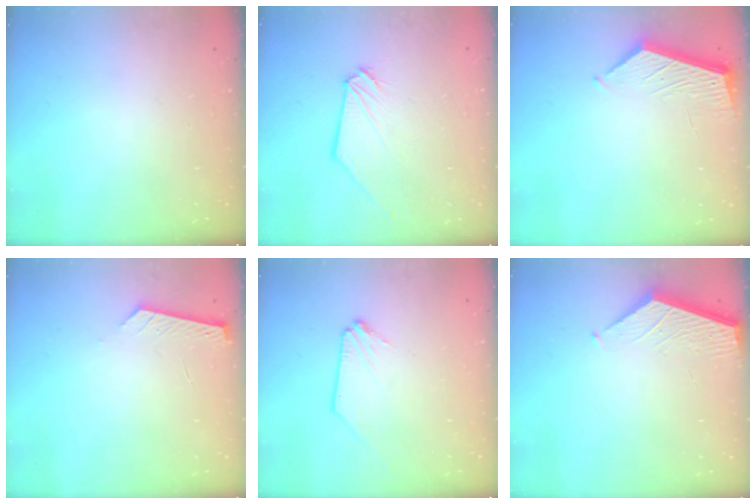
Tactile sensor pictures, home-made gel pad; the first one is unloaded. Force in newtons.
{"total": 1.3, "press": 1.2, "slide": 0.2}
{"total": 5.4, "press": 5.4, "slide": 0.4}
{"total": 3.7, "press": 3.7, "slide": 0.4}
{"total": 0.0}
{"total": 2.6, "press": 2.6, "slide": 0.4}